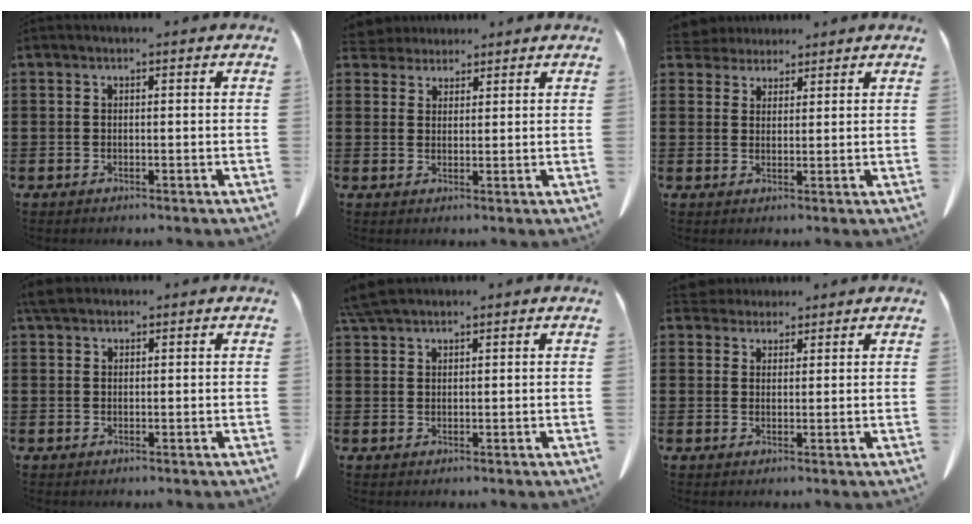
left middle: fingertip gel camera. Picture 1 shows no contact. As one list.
[{"total": 2.9, "force": [2.7, 0.9, -0.1], "torque": [-0.009, -0.003, 0.052]}, {"total": 3.1, "force": [2.9, 1.1, 0.0], "torque": [-0.012, -0.005, 0.056]}, {"total": 2.4, "force": [1.9, 1.0, 1.0], "torque": [-0.026, 0.005, 0.039]}, {"total": 3.6, "force": [3.1, 0.7, 1.7], "torque": [-0.042, 0.000, 0.061]}, {"total": 2.8, "force": [2.6, 1.0, 0.0], "torque": [0.001, -0.003, 0.049]}]